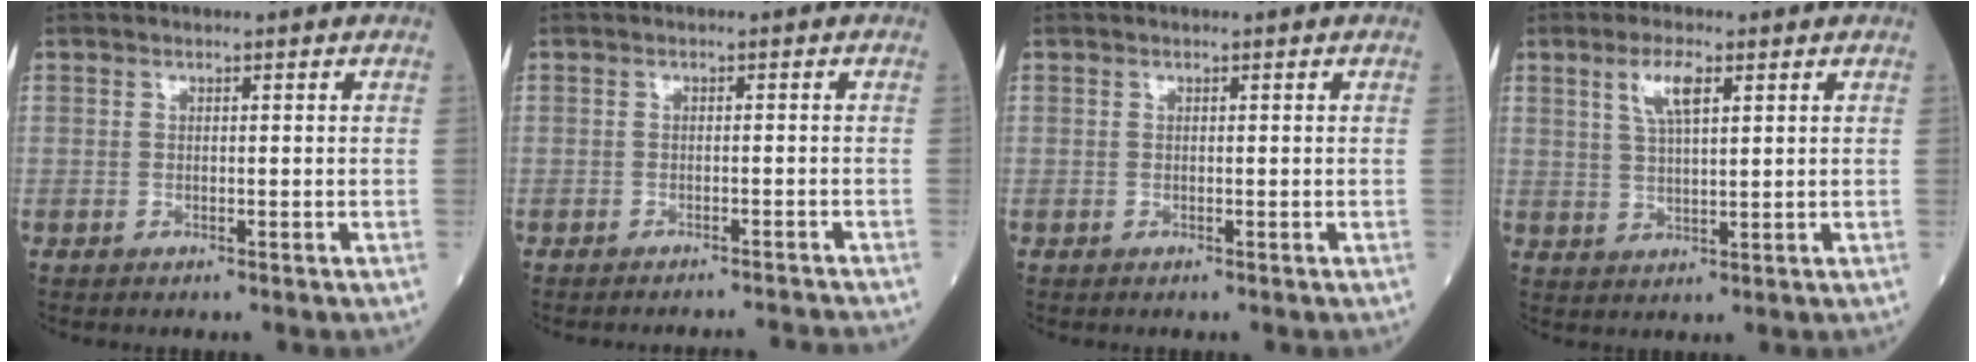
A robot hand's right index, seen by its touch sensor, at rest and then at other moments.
{"total": 5.9, "force": [-5.8, -1.0, 0.6], "torque": [-0.005, -0.008, -0.067]}
{"total": 0.0}
{"total": 5.0, "force": [2.4, 1.1, 4.3], "torque": [-0.088, 0.005, 0.048]}